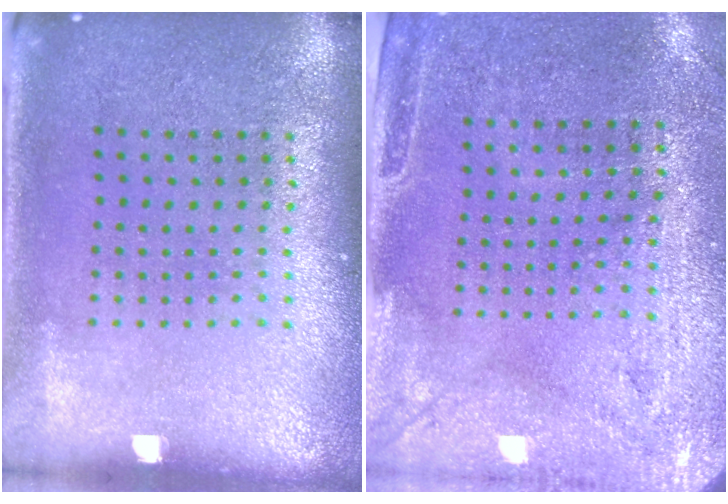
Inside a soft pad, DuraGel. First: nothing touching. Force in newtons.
{"total": 3.0, "press": 2.3, "slide": 1.8}